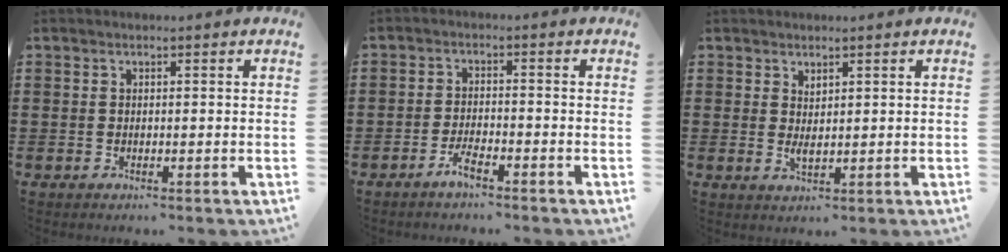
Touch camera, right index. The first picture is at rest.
{"total": 2.6, "force": [-2.0, 0.2, 1.6], "torque": [-0.036, 0.000, -0.040]}
{"total": 1.6, "force": [0.7, 0.6, 1.2], "torque": [-0.024, -0.002, 0.014]}